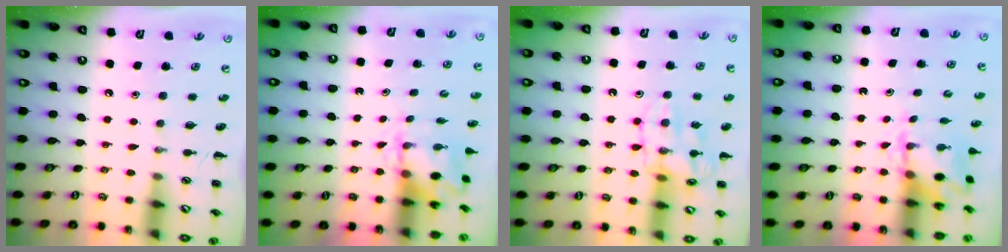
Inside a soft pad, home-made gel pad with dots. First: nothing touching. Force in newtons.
{"total": 2.7, "press": 2.5, "slide": 0.9}
{"total": 13.5, "press": 13.5, "slide": 1.0}
{"total": 3.1, "press": 3.0, "slide": 0.5}